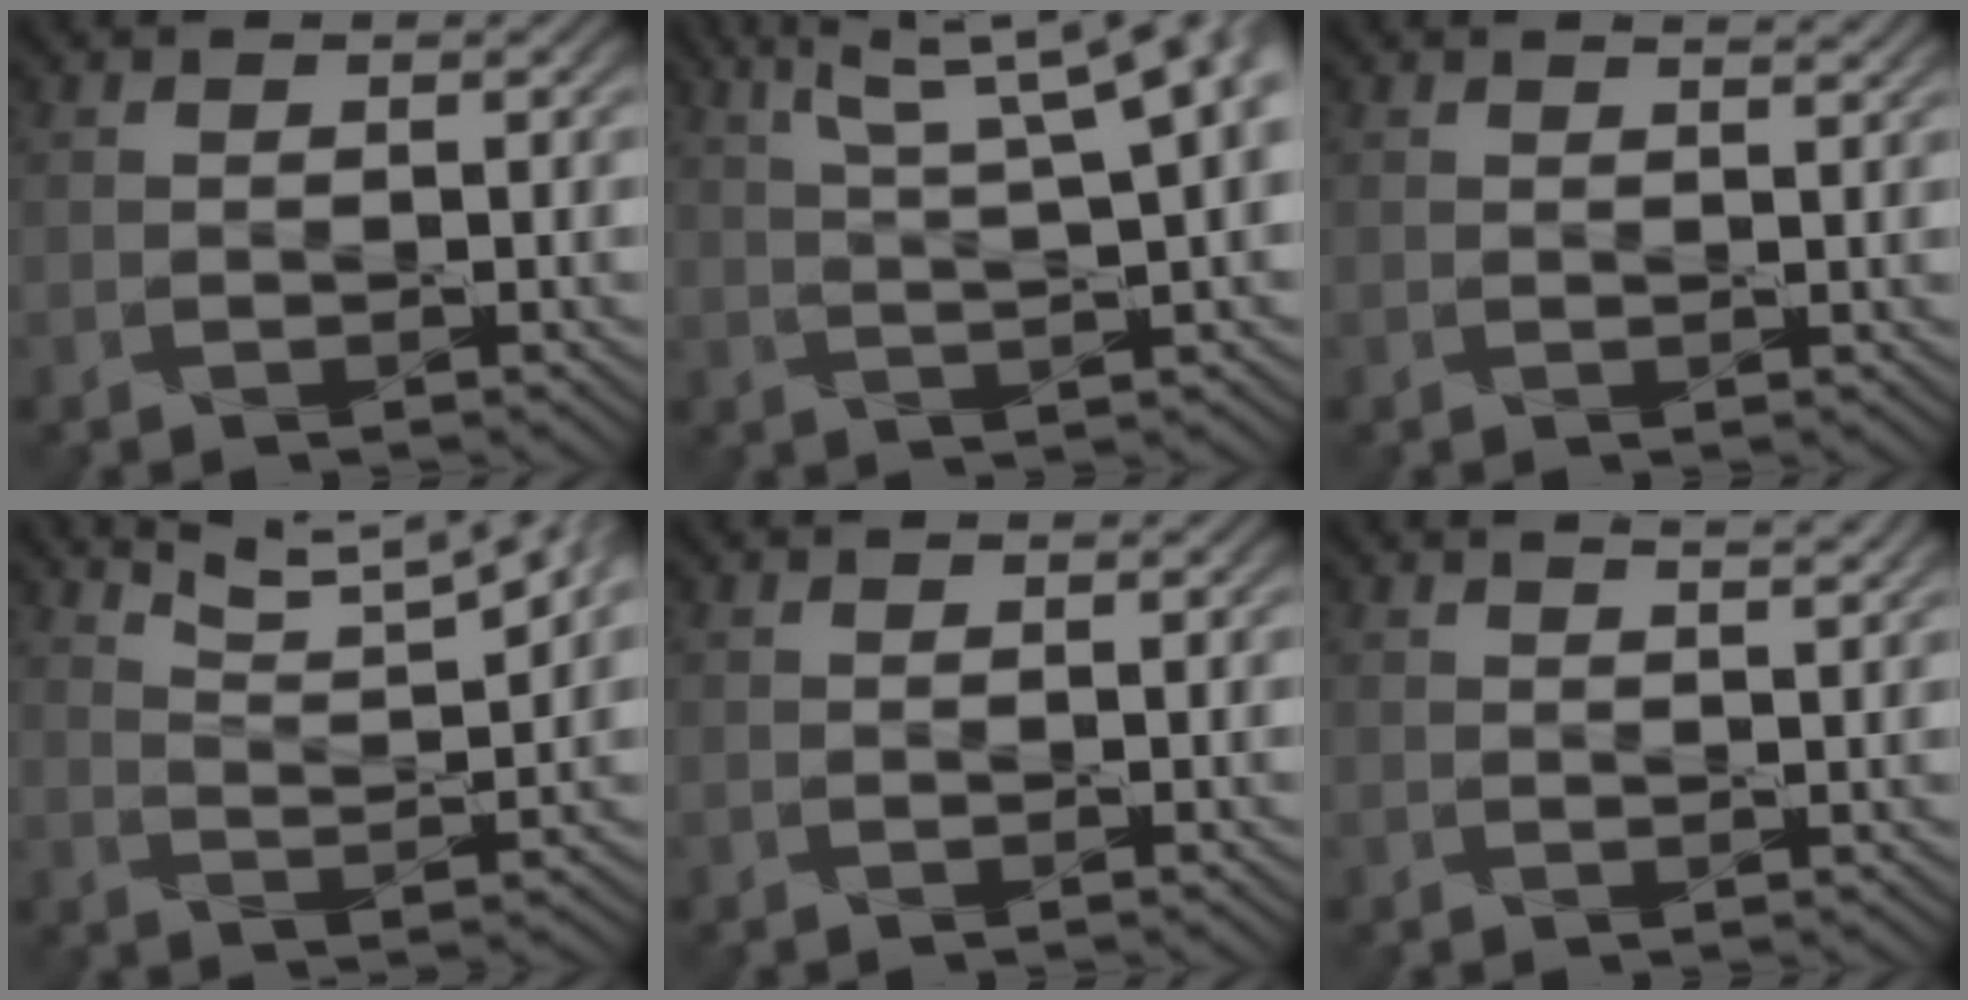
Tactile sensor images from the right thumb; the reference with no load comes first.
{"total": 14.5, "force": [6.5, 4.4, 12.2], "torque": [-0.165, 0.056, 0.084]}
{"total": 1.3, "force": [1.3, 0.2, 0.3], "torque": [-0.008, -0.007, 0.009]}
{"total": 9.1, "force": [6.8, 1.8, 5.9], "torque": [-0.098, 0.001, 0.107]}
{"total": 0.0}
{"total": 2.6, "force": [2.1, 0.7, 1.3], "torque": [-0.005, 0.000, 0.008]}